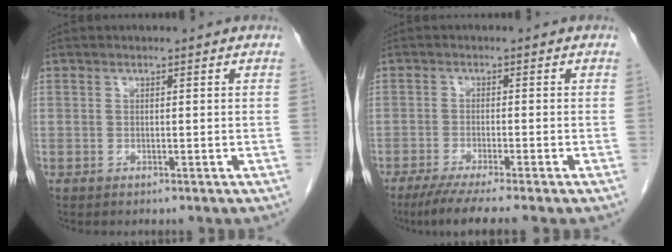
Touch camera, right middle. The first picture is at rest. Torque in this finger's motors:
{"motor_torque": [1.13, -0.94, 0.13, 0.05]}